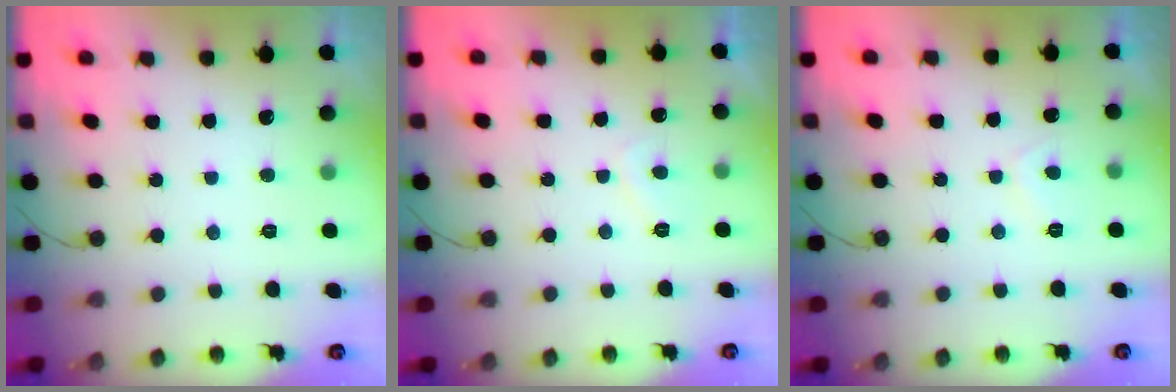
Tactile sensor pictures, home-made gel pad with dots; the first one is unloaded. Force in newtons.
{"total": 1.5, "press": 1.4, "slide": 0.7}
{"total": 2.4, "press": 2.3, "slide": 0.5}